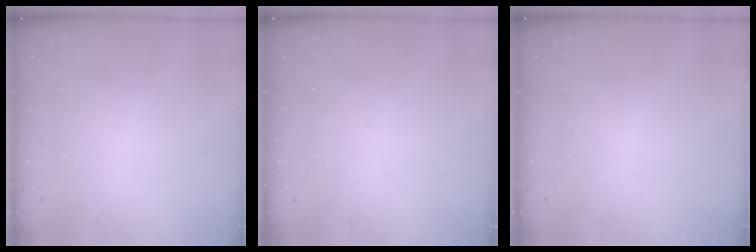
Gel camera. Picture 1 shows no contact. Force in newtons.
{"total": 0.0}
{"total": 0.0}